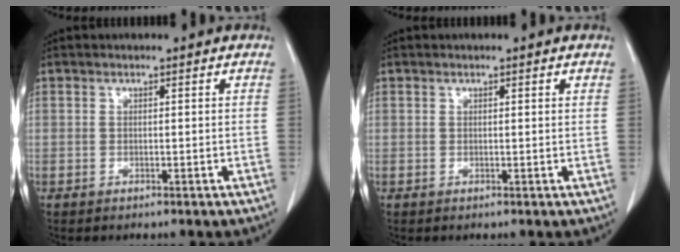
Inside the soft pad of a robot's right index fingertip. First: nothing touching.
{"total": 0.5, "force": [0.3, 0.0, 0.4], "torque": [-0.007, 0.001, 0.004]}